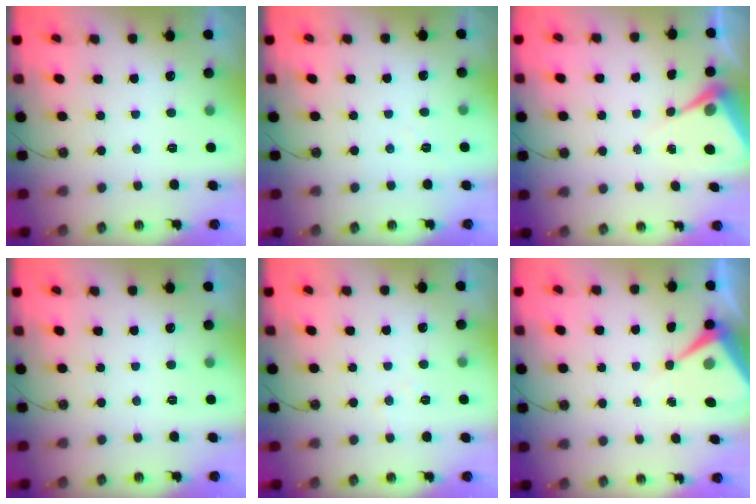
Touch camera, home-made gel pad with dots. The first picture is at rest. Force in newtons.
{"total": 3.2, "press": 3.1, "slide": 0.3}
{"total": 6.4, "press": 6.3, "slide": 0.5}
{"total": 0.0}
{"total": 5.1, "press": 5.0, "slide": 0.8}
{"total": 7.6, "press": 7.6, "slide": 0.8}